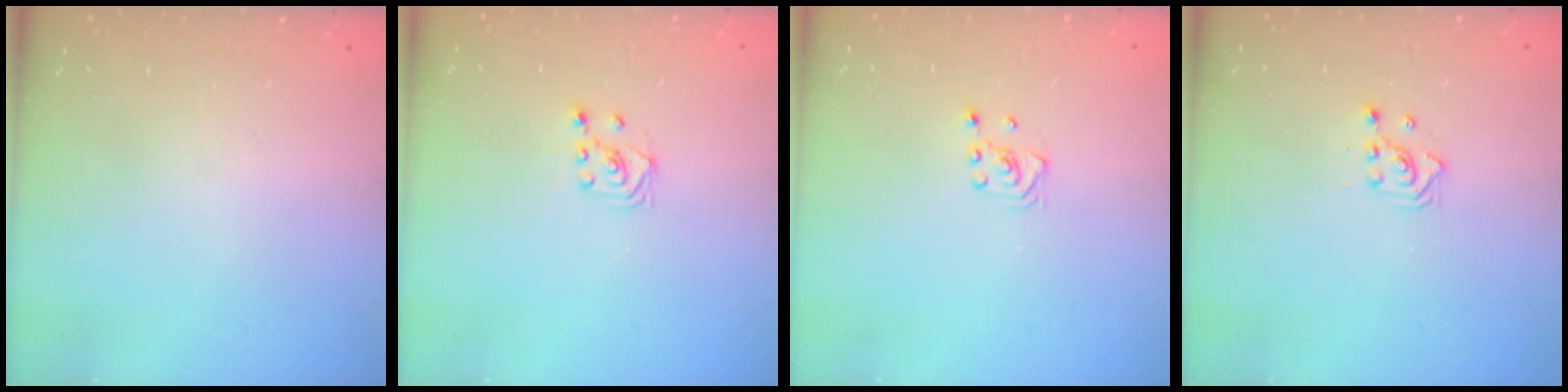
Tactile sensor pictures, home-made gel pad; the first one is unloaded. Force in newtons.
{"total": 2.3, "press": 2.2, "slide": 0.6}
{"total": 2.8, "press": 2.6, "slide": 1.0}
{"total": 2.3, "press": 2.3, "slide": 0.3}